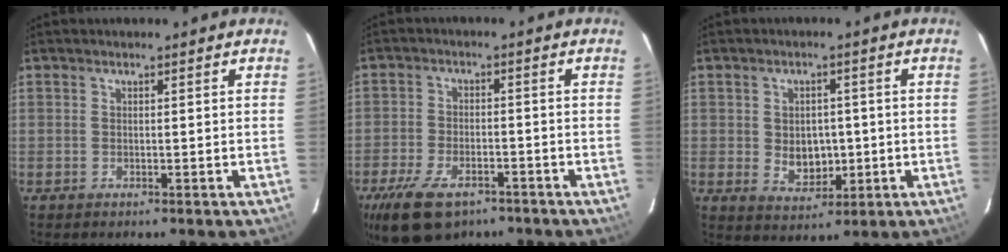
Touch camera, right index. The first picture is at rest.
{"total": 12.9, "force": [-8.5, 6.4, 7.2], "torque": [-0.171, -0.023, -0.147]}
{"total": 6.3, "force": [-0.6, 4.9, 3.9], "torque": [-0.071, -0.003, 0.006]}